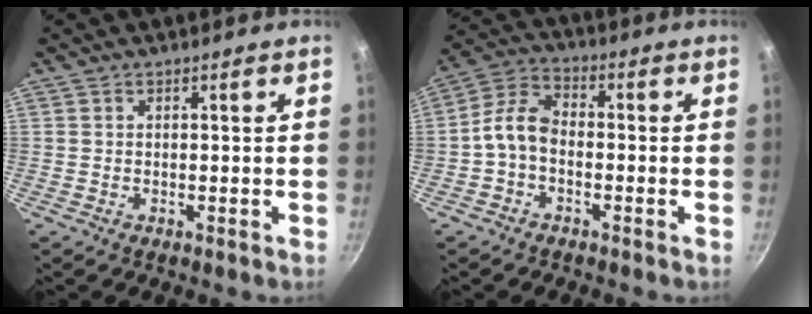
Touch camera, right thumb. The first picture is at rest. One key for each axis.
{"total": 6.9, "fx": -1.7, "fy": 4.3, "fz": 5.1, "tx": -0.100, "ty": 0.034, "tz": -0.047}